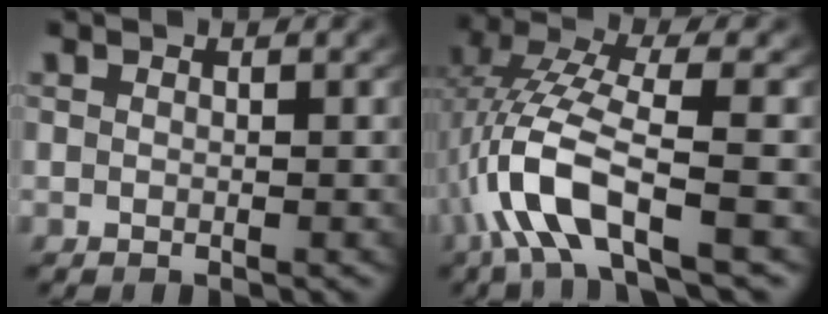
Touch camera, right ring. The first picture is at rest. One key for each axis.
{"total": 7.3, "fx": -1.6, "fy": 3.1, "fz": 6.4, "tx": -0.174, "ty": -0.024, "tz": -0.015}